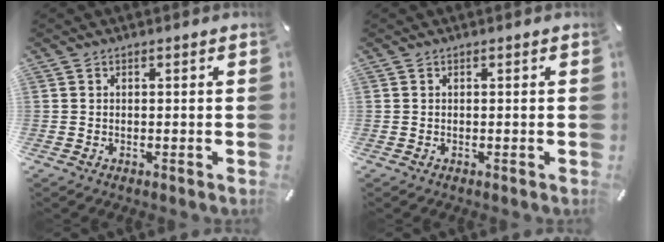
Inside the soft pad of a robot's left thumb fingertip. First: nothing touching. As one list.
[{"total": 0.0}]